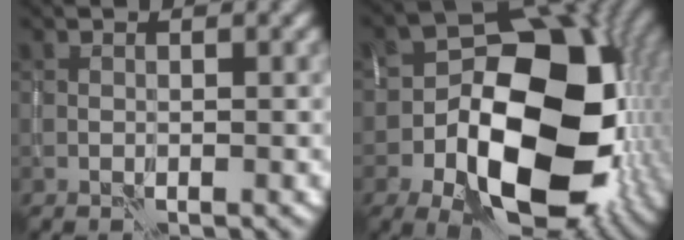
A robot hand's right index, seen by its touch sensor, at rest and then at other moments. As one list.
[{"total": 16.9, "force": [-4.1, 10.3, 12.7], "torque": [-0.173, -0.014, -0.066]}]